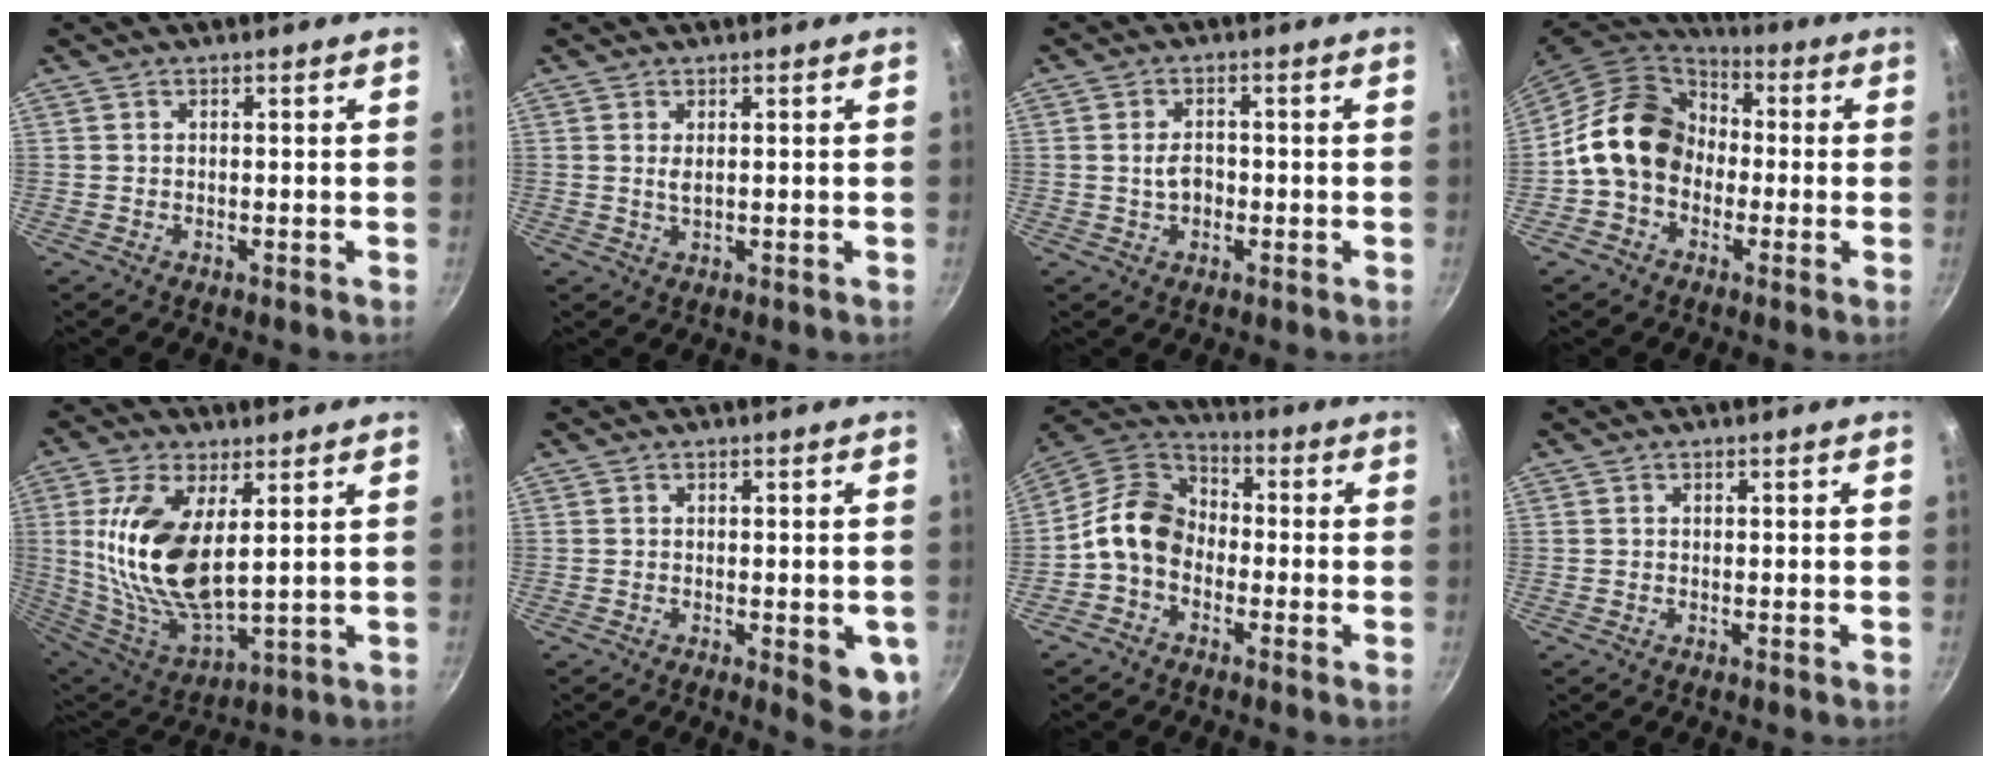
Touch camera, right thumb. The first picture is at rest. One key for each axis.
{"total": 1.7, "fx": 0.5, "fy": 0.8, "fz": 1.5, "tx": -0.028, "ty": -0.003, "tz": 0.010}
{"total": 3.7, "fx": -0.5, "fy": 2.6, "fz": 2.6, "tx": -0.032, "ty": 0.010, "tz": -0.008}
{"total": 15.4, "fx": -1.2, "fy": 12.5, "fz": 8.9, "tx": -0.116, "ty": 0.045, "tz": -0.038}
{"total": 17.7, "fx": 3.7, "fy": 8.2, "fz": 15.2, "tx": -0.301, "ty": -0.030, "tz": 0.082}
{"total": 6.8, "fx": -1.7, "fy": 2.6, "fz": 6.1, "tx": -0.054, "ty": -0.001, "tz": -0.018}
{"total": 11.3, "fx": -2.6, "fy": 8.7, "fz": 6.7, "tx": -0.089, "ty": 0.043, "tz": -0.075}
{"total": 0.0}